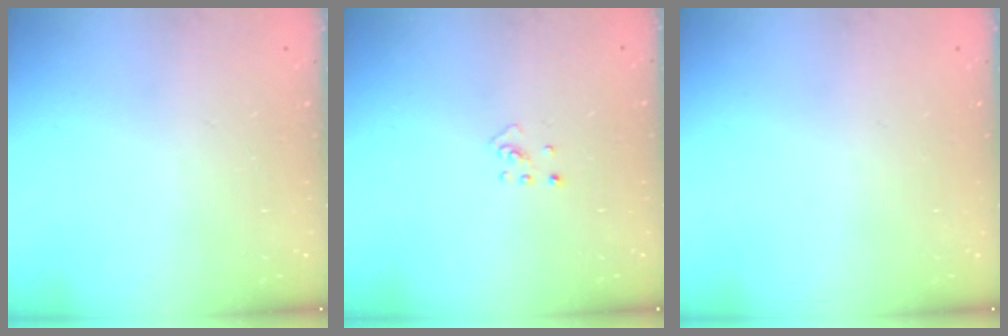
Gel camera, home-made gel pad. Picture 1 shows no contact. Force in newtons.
{"total": 2.5, "press": 2.4, "slide": 0.5}
{"total": 0.0}